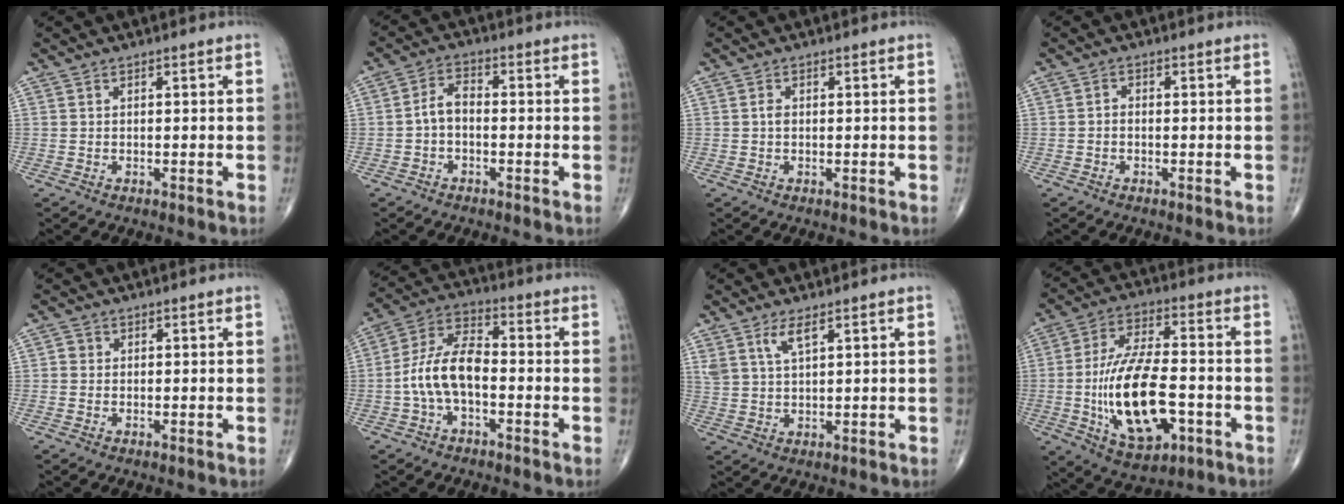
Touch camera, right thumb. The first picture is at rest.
{"total": 4.1, "force": [-1.0, 2.5, 3.2], "torque": [-0.053, 0.021, -0.028]}
{"total": 1.0, "force": [0.0, 0.7, 0.7], "torque": [-0.012, 0.001, -0.002]}
{"total": 1.1, "force": [-0.4, 0.8, 0.7], "torque": [-0.006, 0.004, -0.010]}
{"total": 1.1, "force": [0.1, 1.1, 0.3], "torque": [0.001, 0.002, -0.002]}
{"total": 10.2, "force": [-2.2, 5.2, 8.5], "torque": [-0.165, 0.041, -0.050]}
{"total": 3.9, "force": [2.4, 1.1, 2.9], "torque": [-0.063, -0.010, 0.052]}
{"total": 19.2, "force": [-4.3, 9.0, 16.5], "torque": [-0.294, 0.017, -0.064]}